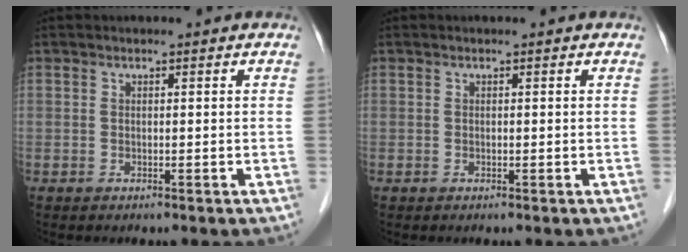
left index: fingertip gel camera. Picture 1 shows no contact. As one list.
[{"total": 0.0}]